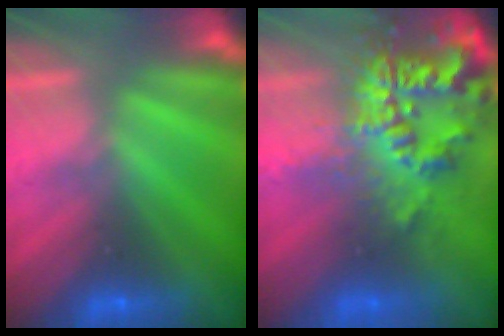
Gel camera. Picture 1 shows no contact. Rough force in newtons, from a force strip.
{"total": 6.3}